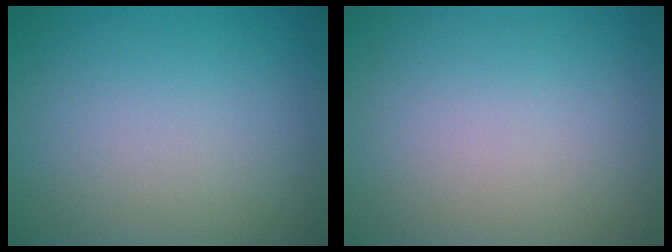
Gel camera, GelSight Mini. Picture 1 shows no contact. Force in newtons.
{"total": 0.0}